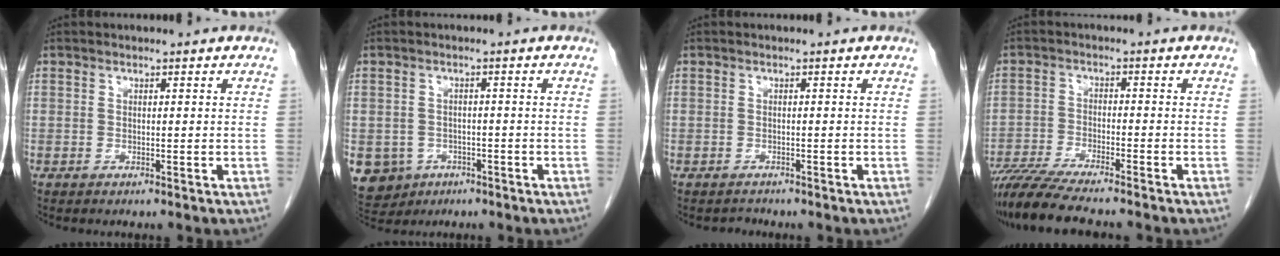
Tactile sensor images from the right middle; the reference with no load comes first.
{"total": 8.8, "force": [-4.2, 7.5, 2.1], "torque": [-0.061, 0.003, -0.053]}
{"total": 0.8, "force": [-0.7, 0.2, -0.3], "torque": [0.001, -0.004, -0.012]}
{"total": 9.5, "force": [-8.2, 0.1, 4.8], "torque": [-0.078, -0.025, -0.140]}